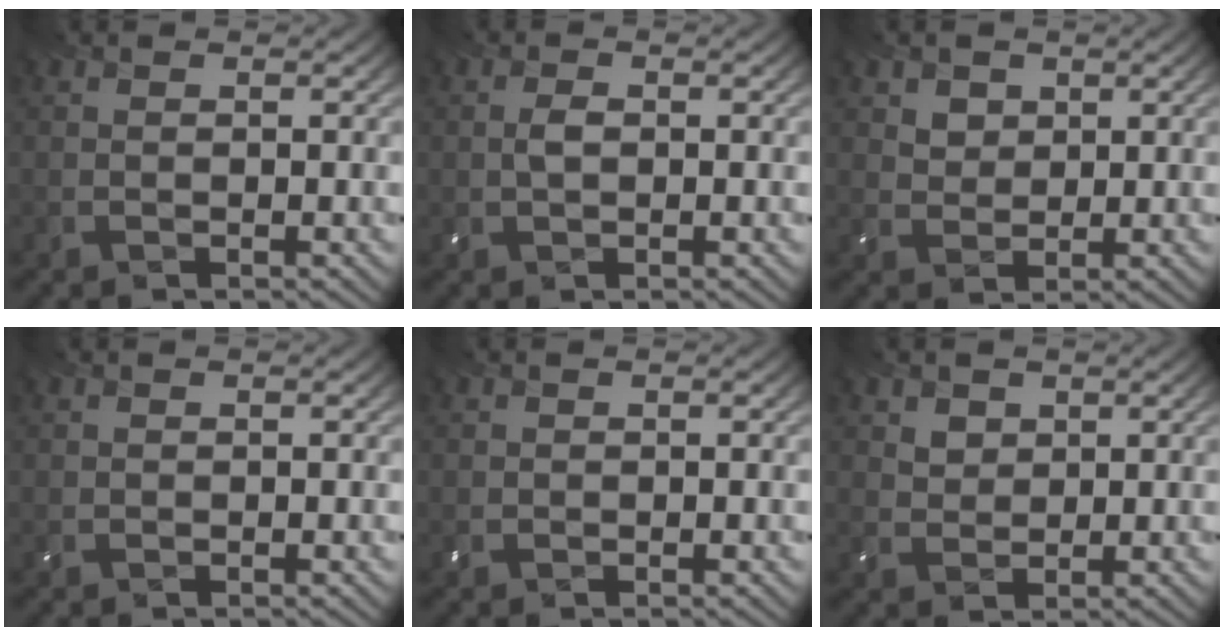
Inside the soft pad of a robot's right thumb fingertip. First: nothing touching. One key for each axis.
{"total": 1.6, "fx": 0.0, "fy": 1.0, "fz": 1.3, "tx": -0.031, "ty": 0.002, "tz": -0.001}
{"total": 2.9, "fx": 1.6, "fy": 2.2, "fz": 1.1, "tx": -0.034, "ty": -0.008, "tz": 0.032}
{"total": 0.0}
{"total": 0.6, "fx": -0.1, "fy": 0.6, "fz": 0.1, "tx": -0.003, "ty": -0.003, "tz": -0.002}
{"total": 2.3, "fx": 1.3, "fy": 1.7, "fz": 0.8, "tx": -0.024, "ty": -0.005, "tz": 0.024}